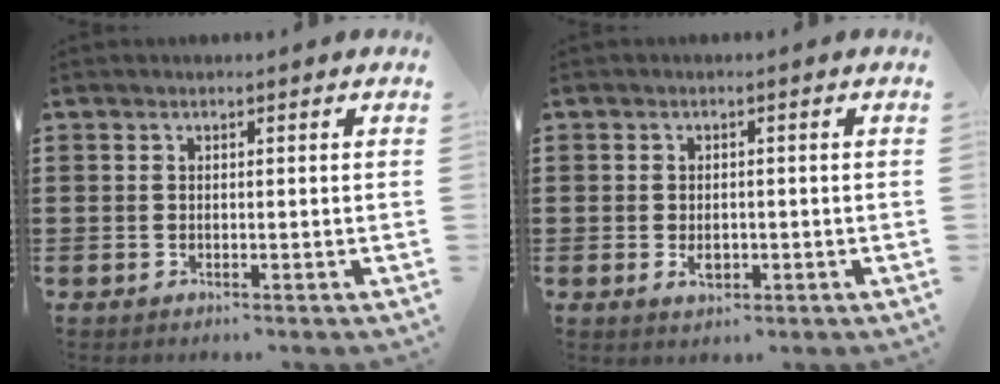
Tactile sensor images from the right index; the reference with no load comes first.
{"total": 2.1, "force": [-0.5, 1.3, 1.6], "torque": [-0.030, 0.001, -0.009]}